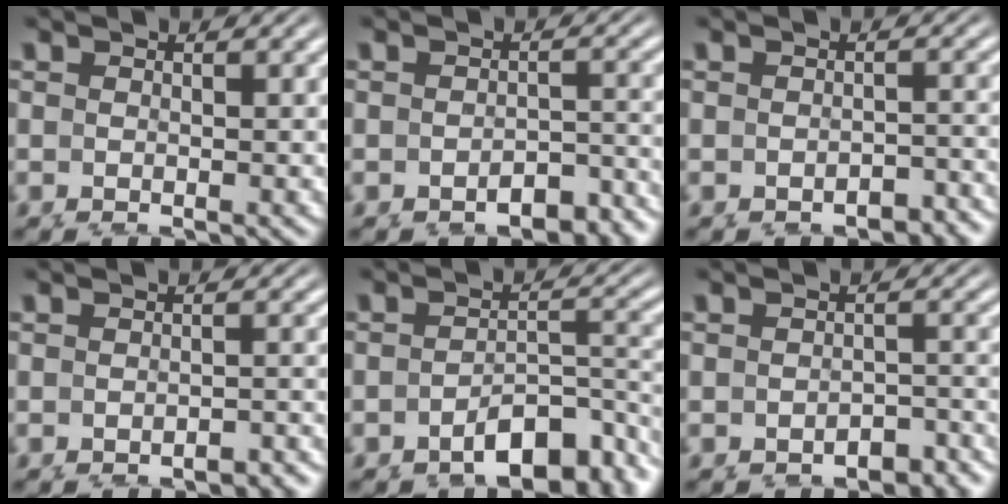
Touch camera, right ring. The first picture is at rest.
{"total": 3.6, "force": [-3.3, 1.1, 1.2], "torque": [0.002, -0.008, -0.049]}
{"total": 2.7, "force": [-2.6, 0.6, 0.4], "torque": [0.006, -0.005, -0.041]}
{"total": 2.3, "force": [-2.2, 0.5, 0.5], "torque": [0.000, -0.002, -0.034]}
{"total": 5.3, "force": [-3.5, 1.9, 3.4], "torque": [-0.022, -0.015, -0.044]}
{"total": 3.1, "force": [-3.0, 0.7, 0.3], "torque": [0.010, -0.007, -0.047]}